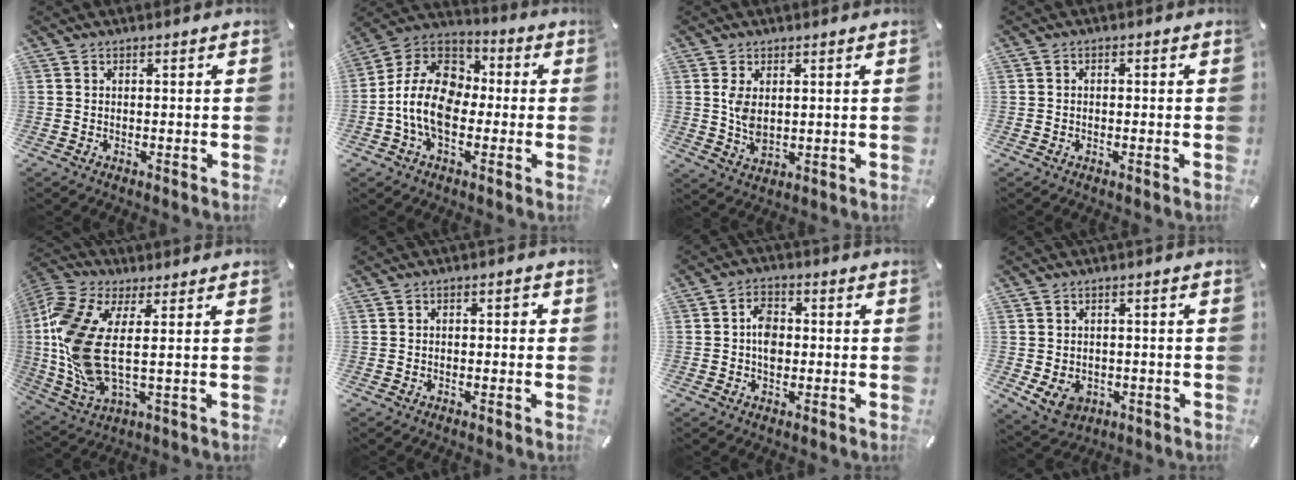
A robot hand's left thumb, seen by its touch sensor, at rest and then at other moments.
{"total": 14.6, "force": [-3.6, 10.5, 9.5], "torque": [-0.215, 0.026, -0.069]}
{"total": 5.2, "force": [1.1, 3.1, 4.1], "torque": [-0.104, -0.002, 0.015]}
{"total": 1.1, "force": [-0.5, 0.7, 0.6], "torque": [-0.012, 0.004, -0.013]}
{"total": 14.4, "force": [1.3, 5.1, 13.4], "torque": [-0.310, -0.032, 0.019]}
{"total": 1.8, "force": [-1.0, 1.1, 1.1], "torque": [-0.021, 0.010, -0.022]}
{"total": 5.5, "force": [-0.5, 3.9, 3.8], "torque": [-0.052, 0.006, -0.011]}
{"total": 6.3, "force": [-1.8, 5.0, 3.4], "torque": [-0.064, 0.003, -0.036]}